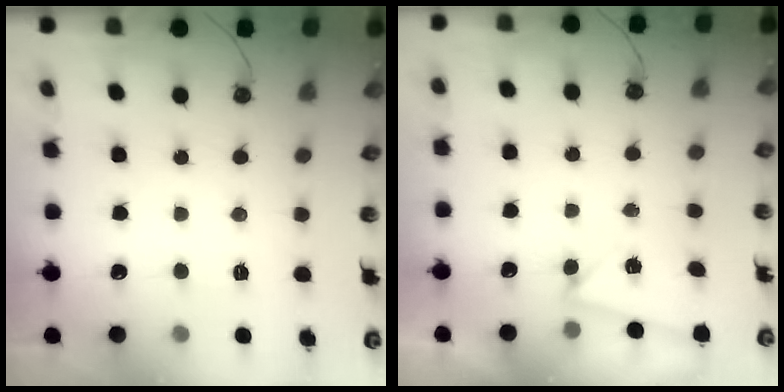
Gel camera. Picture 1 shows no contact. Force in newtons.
{"total": 2.6, "press": 2.2, "slide": 1.4}